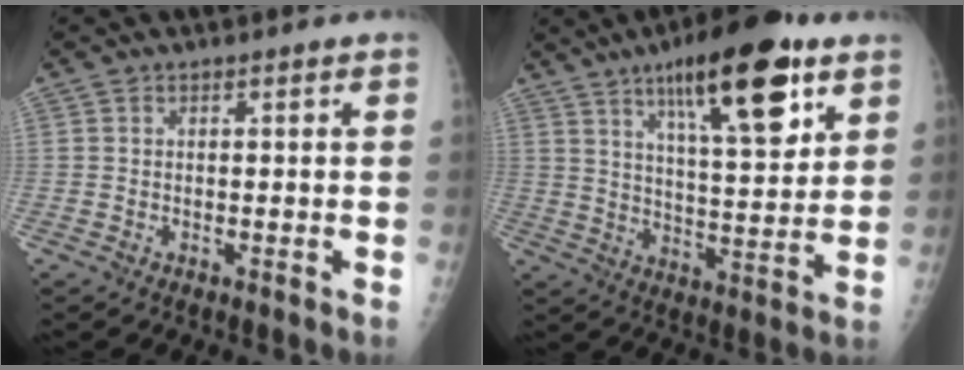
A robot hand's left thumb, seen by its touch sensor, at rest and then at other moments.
{"total": 18.5, "force": [9.9, 5.6, 14.6], "torque": [-0.192, -0.045, 0.155]}